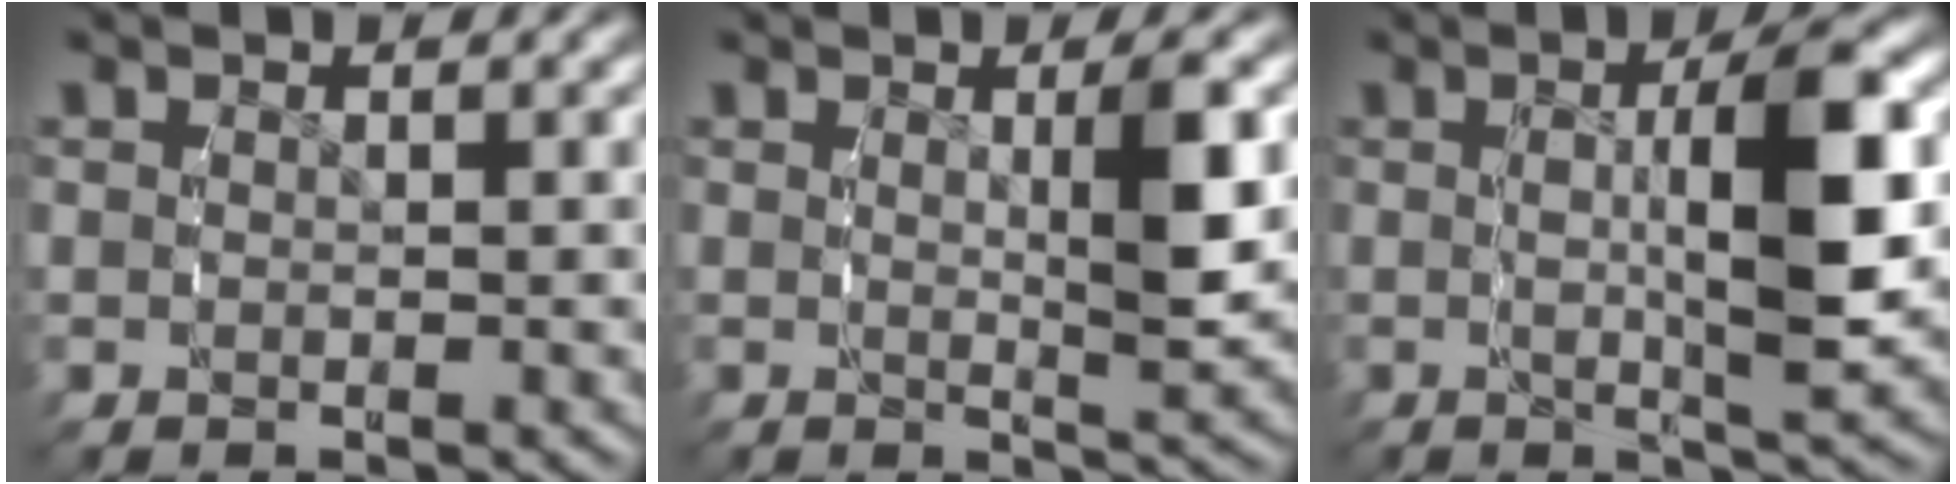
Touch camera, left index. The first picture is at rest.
{"total": 3.5, "force": [0.7, 0.0, 3.5], "torque": [-0.047, -0.003, 0.010]}
{"total": 7.2, "force": [0.5, 1.4, 7.1], "torque": [-0.094, 0.010, 0.002]}